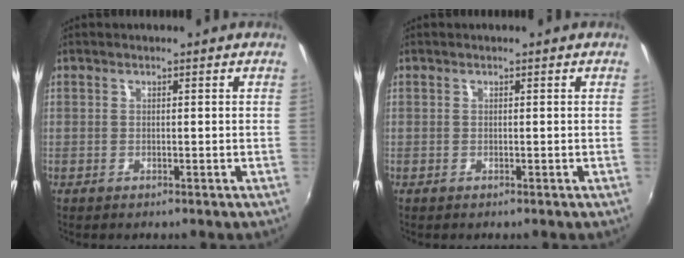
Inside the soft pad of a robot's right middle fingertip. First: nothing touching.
{"total": 0.0}